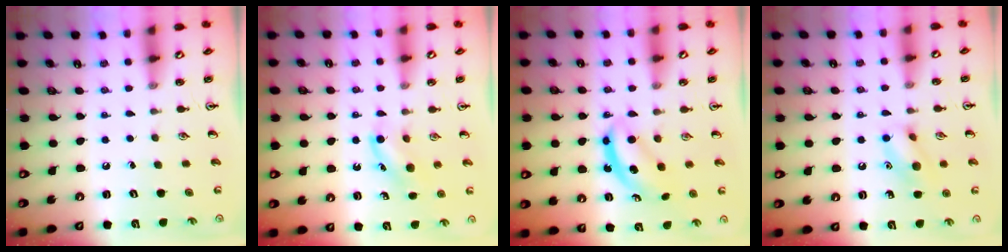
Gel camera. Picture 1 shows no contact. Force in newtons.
{"total": 5.1, "press": 4.8, "slide": 1.5}
{"total": 5.8, "press": 5.8, "slide": 0.3}
{"total": 10.0, "press": 9.8, "slide": 1.7}